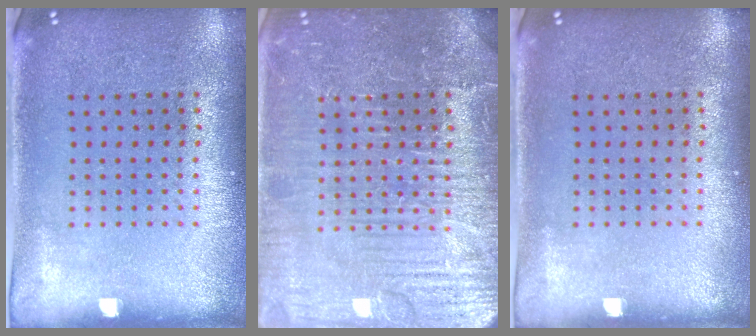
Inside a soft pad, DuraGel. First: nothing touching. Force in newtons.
{"total": 5.2, "press": 5.1, "slide": 0.6}
{"total": 0.0}